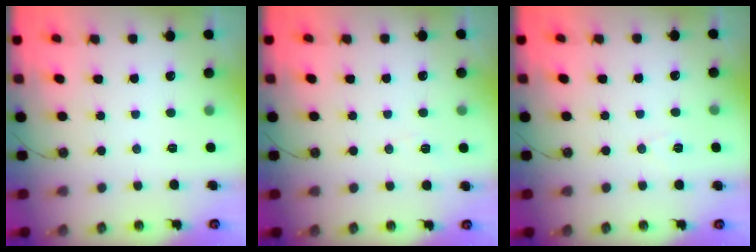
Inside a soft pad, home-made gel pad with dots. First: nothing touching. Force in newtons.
{"total": 3.4, "press": 2.8, "slide": 1.8}
{"total": 5.0, "press": 3.3, "slide": 3.7}